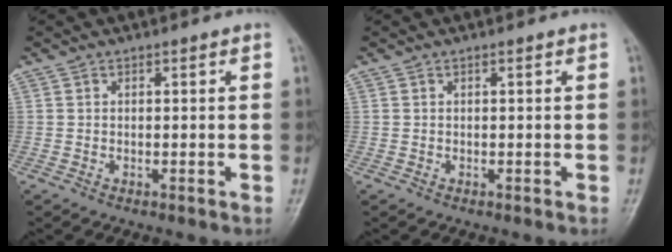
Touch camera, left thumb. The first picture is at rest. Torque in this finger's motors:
{"motor_torque": [0.01, 0.03, 0.00, 0.01, 0.00]}